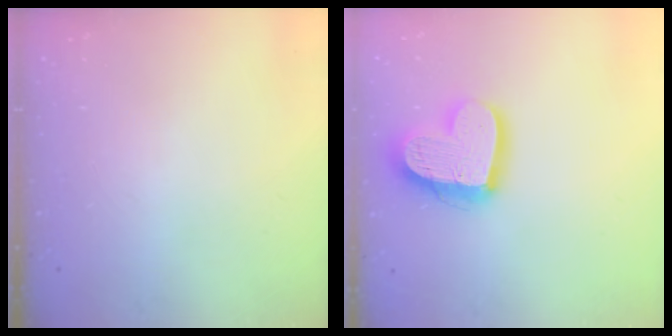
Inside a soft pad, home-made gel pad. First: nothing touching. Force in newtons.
{"total": 17.2, "press": 17.2, "slide": 1.4}